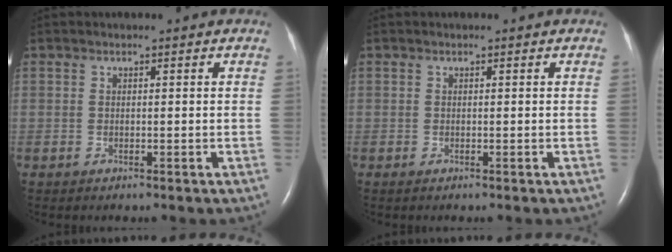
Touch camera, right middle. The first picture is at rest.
{"total": 0.0}